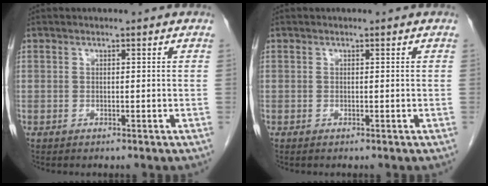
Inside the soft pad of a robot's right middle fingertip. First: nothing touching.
{"total": 0.0}